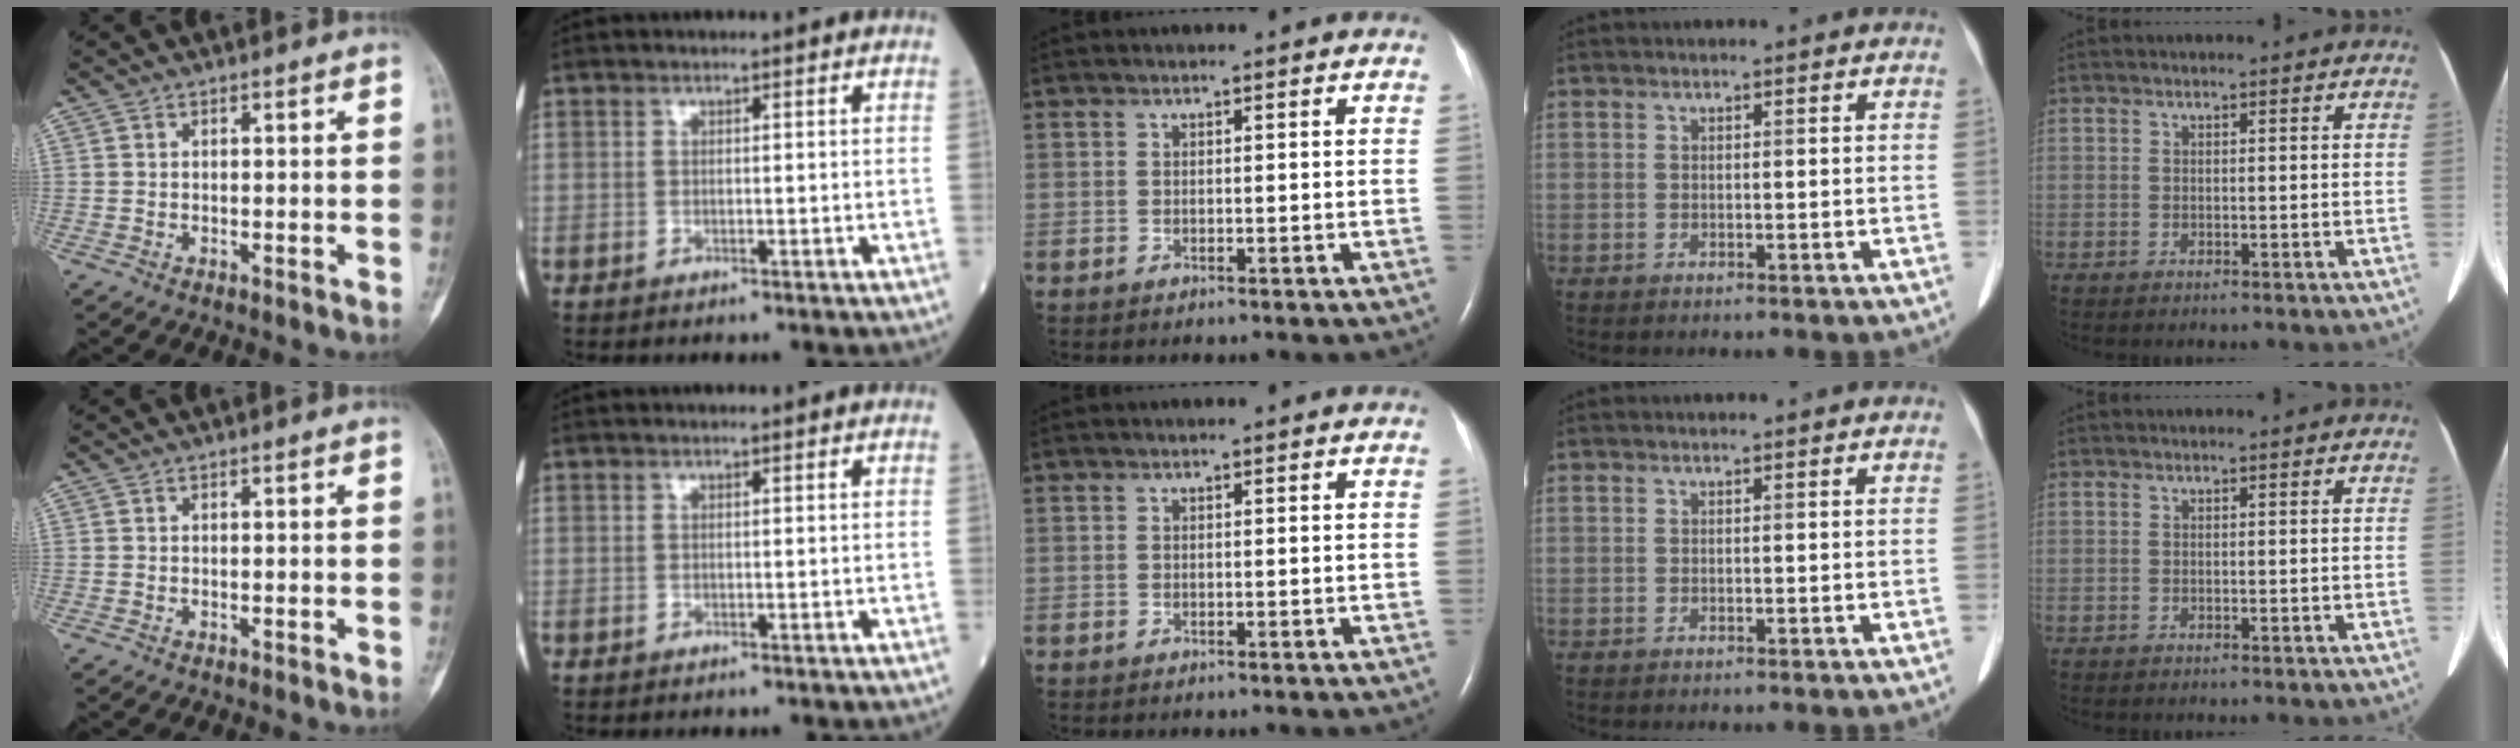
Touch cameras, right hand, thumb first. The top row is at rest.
{}